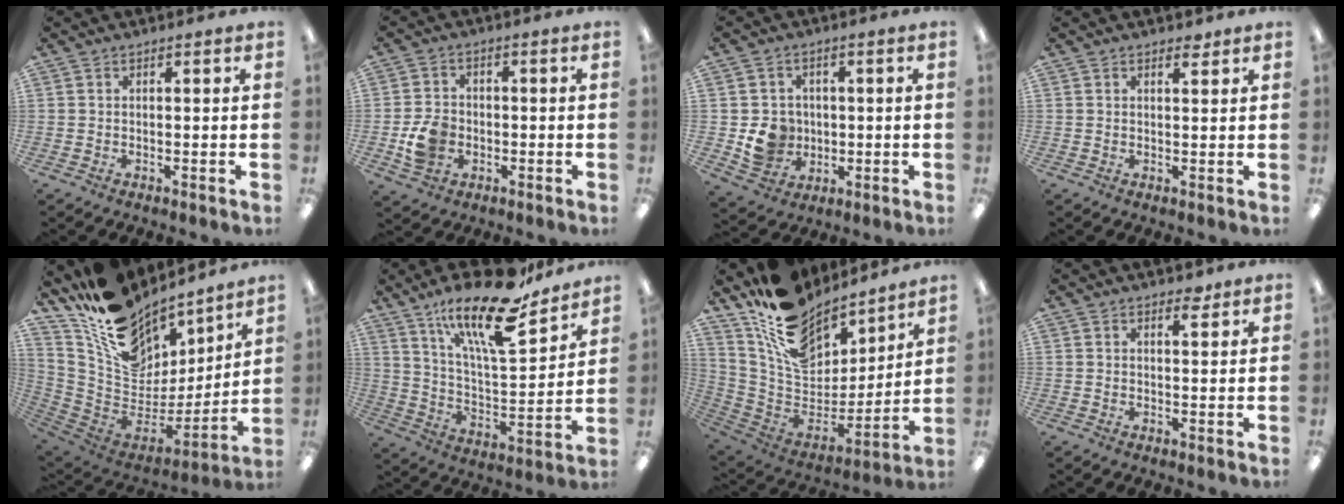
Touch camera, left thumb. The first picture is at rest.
{"total": 7.6, "force": [-1.8, 6.1, 4.0], "torque": [-0.071, 0.007, -0.032]}
{"total": 8.0, "force": [-0.7, 7.5, 2.6], "torque": [-0.050, 0.010, -0.004]}
{"total": 2.1, "force": [1.8, 0.9, 0.8], "torque": [-0.001, -0.007, 0.029]}
{"total": 18.4, "force": [12.7, 10.7, 8.0], "torque": [-0.158, -0.102, 0.236]}
{"total": 22.2, "force": [16.3, 6.4, 13.7], "torque": [-0.231, -0.105, 0.273]}
{"total": 18.8, "force": [13.4, 10.5, 8.1], "torque": [-0.168, -0.092, 0.252]}
{"total": 2.7, "force": [2.2, 1.0, 1.1], "torque": [-0.001, -0.012, 0.035]}